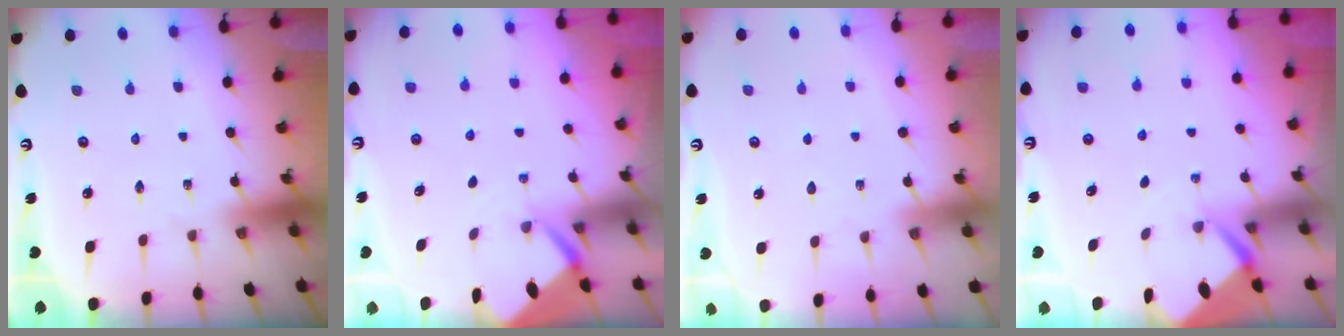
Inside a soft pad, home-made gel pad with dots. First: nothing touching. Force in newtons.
{"total": 2.7, "press": 2.7, "slide": 0.3}
{"total": 2.9, "press": 2.8, "slide": 0.4}
{"total": 2.7, "press": 2.7, "slide": 0.3}